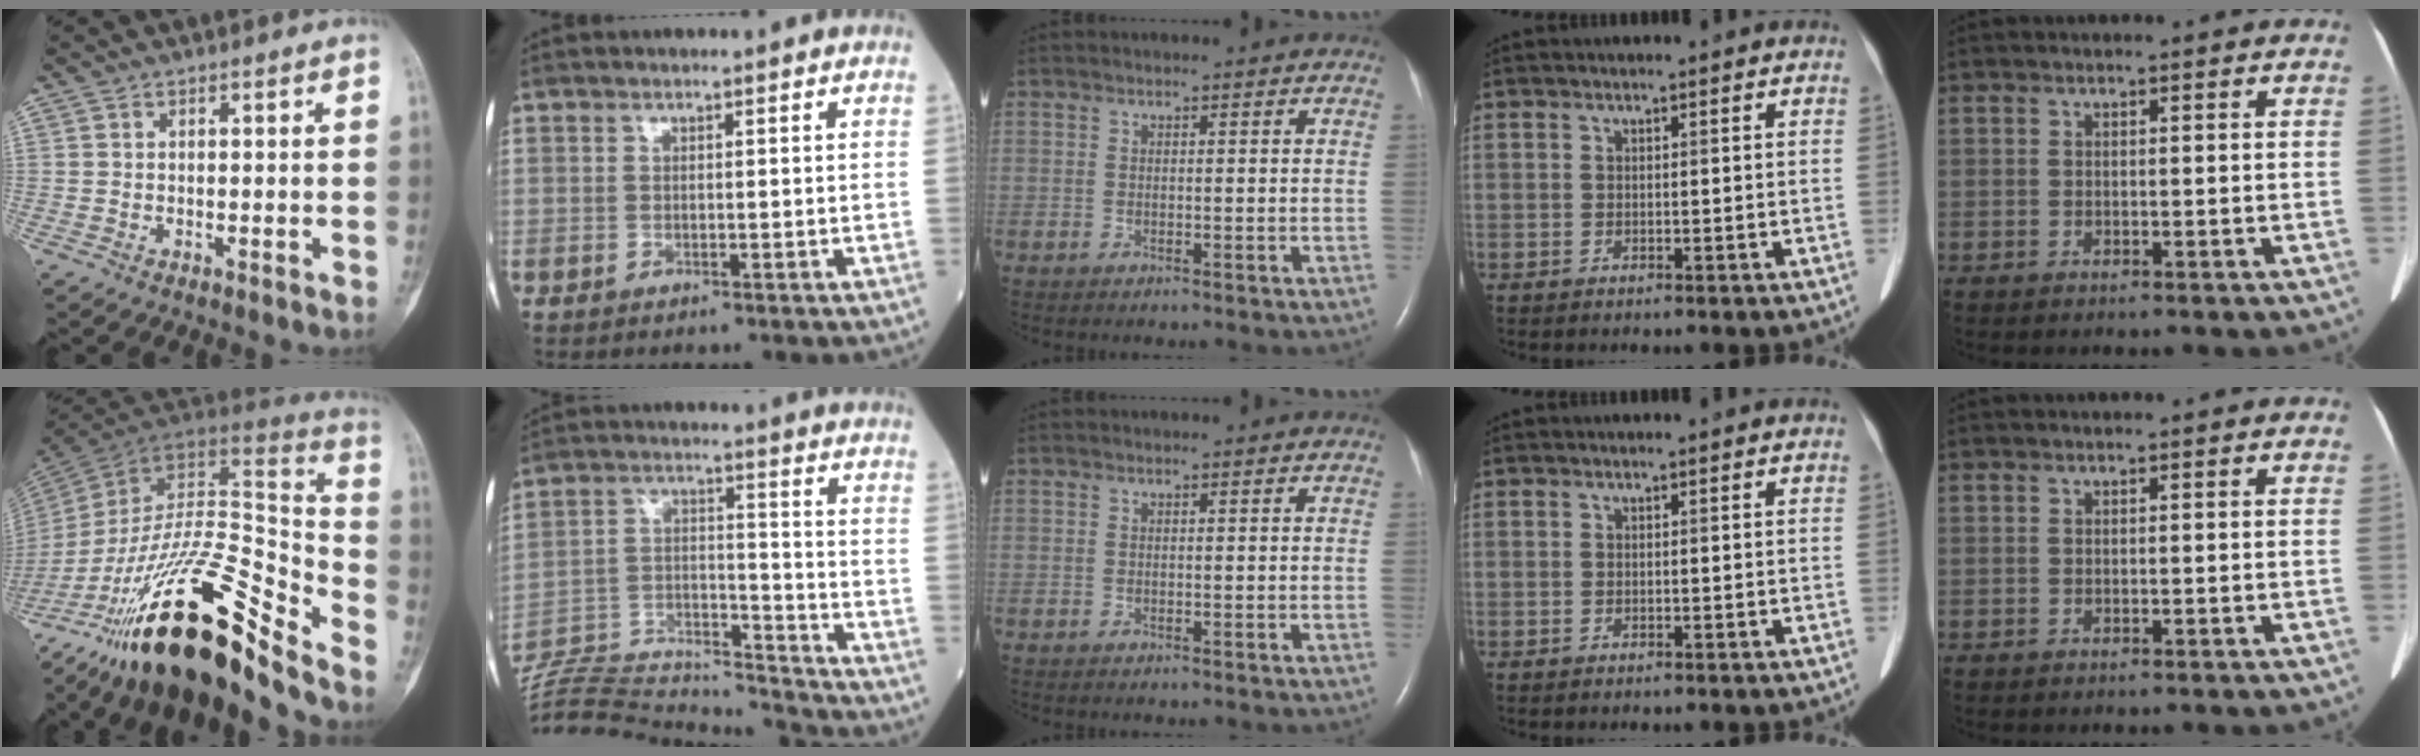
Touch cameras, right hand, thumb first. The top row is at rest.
{"thumb": {"total": 31.6, "force": [-20.9, 8.8, 22.0], "torque": [-0.321, 0.074, -0.343]}, "index": {"total": 21.7, "force": [-21.1, 2.2, 4.8], "torque": [-0.121, 0.013, -0.338]}}